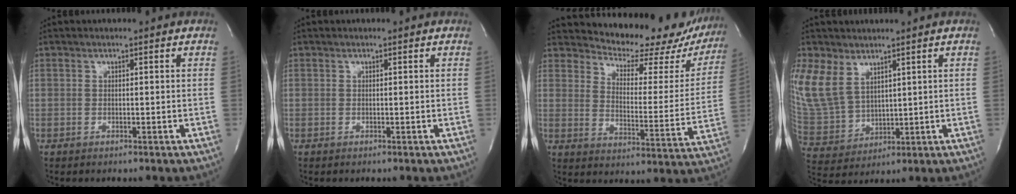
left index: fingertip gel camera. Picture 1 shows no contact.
{"total": 0.0}
{"total": 20.1, "force": [18.4, 6.2, 5.1], "torque": [-0.058, -0.061, 0.214]}
{"total": 13.1, "force": [7.0, 8.9, 6.5], "torque": [-0.188, 0.003, 0.162]}